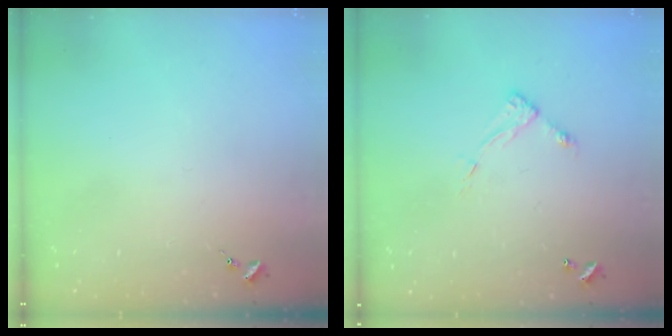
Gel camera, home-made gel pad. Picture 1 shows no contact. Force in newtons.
{"total": 5.3, "press": 5.3, "slide": 0.4}